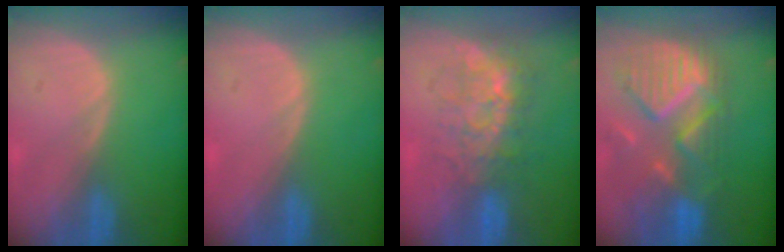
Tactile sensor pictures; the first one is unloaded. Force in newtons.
{"total": 0.0}
{"total": 8.1, "press": 7.5, "slide": 3.2}
{"total": 11.7, "press": 10.3, "slide": 5.6}